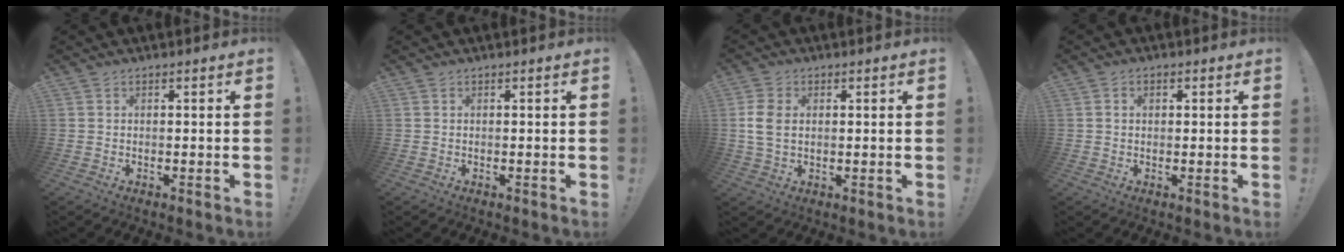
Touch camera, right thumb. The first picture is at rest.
{"total": 0.0}
{"total": 6.5, "force": [0.9, 4.4, 4.7], "torque": [-0.104, 0.005, 0.017]}
{"total": 1.5, "force": [0.3, 1.1, 0.9], "torque": [-0.012, 0.003, 0.005]}